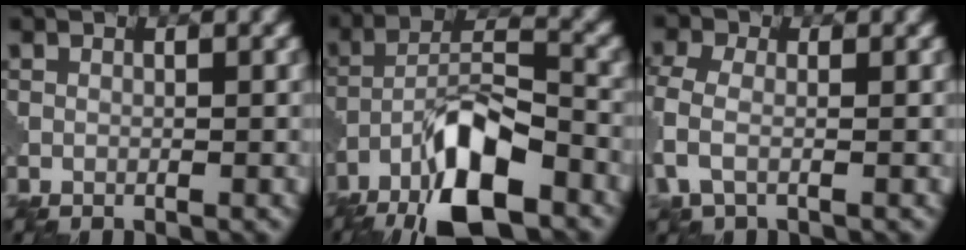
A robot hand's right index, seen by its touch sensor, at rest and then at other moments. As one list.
[{"total": 10.5, "force": [-6.5, 3.4, 7.5], "torque": [-0.127, 0.014, -0.125]}, {"total": 3.5, "force": [-0.8, 1.9, 2.8], "torque": [-0.077, 0.002, -0.025]}]